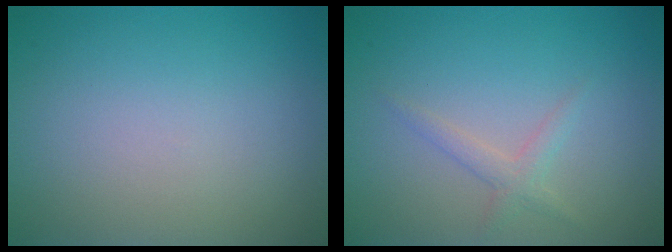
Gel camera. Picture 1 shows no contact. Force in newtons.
{"total": 1.5, "press": 1.5, "slide": 0.1}